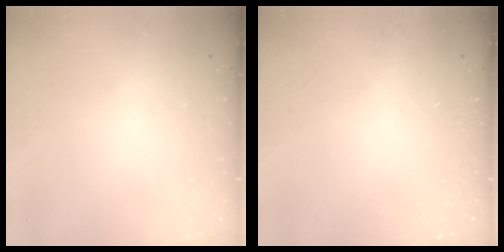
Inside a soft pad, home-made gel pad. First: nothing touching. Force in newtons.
{"total": 0.0}